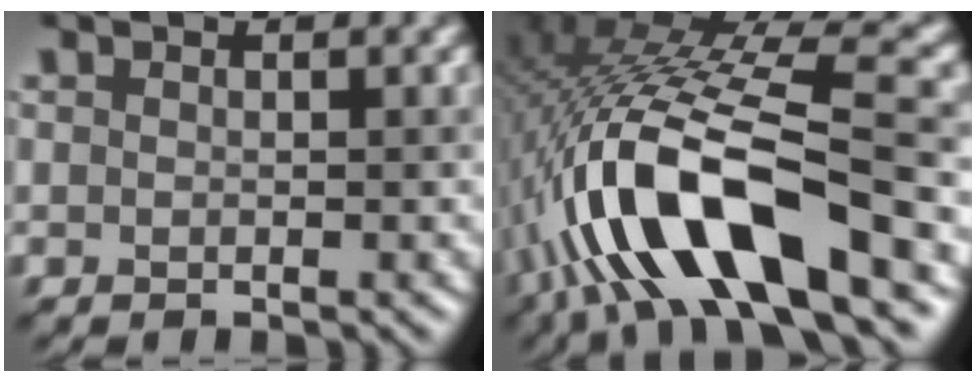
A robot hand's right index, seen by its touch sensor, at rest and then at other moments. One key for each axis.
{"total": 13.6, "fx": -4.1, "fy": 3.9, "fz": 12.3, "tx": -0.234, "ty": 0.017, "tz": -0.067}